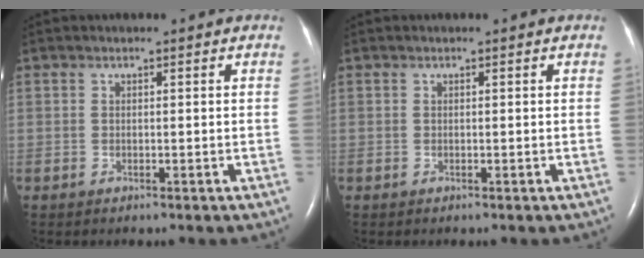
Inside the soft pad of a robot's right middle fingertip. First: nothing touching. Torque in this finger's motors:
{"motor_torque": [-0.04, -0.04, -0.01, 0.00]}